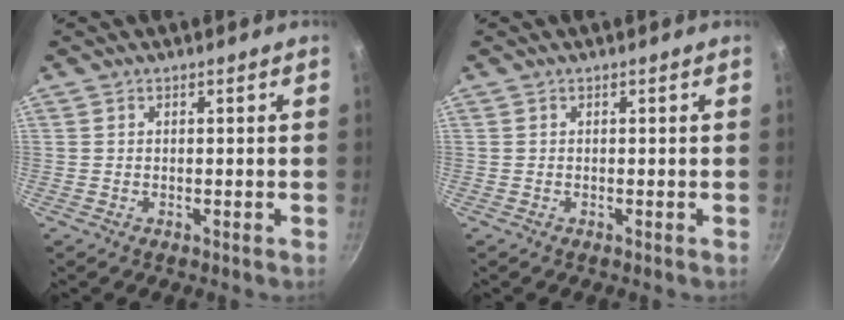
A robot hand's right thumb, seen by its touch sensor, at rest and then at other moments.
{"total": 0.0}